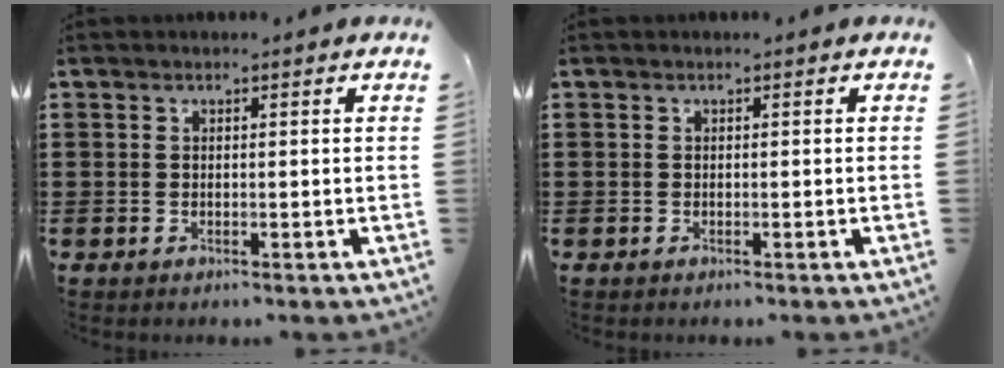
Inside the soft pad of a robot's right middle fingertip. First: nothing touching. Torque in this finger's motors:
{"motor_torque": [-0.56, 0.43, -0.02, -0.01]}